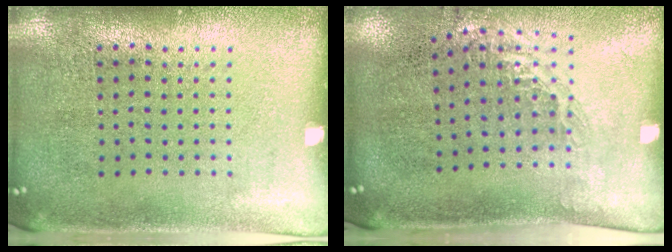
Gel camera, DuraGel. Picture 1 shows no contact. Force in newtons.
{"total": 1.2, "press": 1.0, "slide": 0.8}